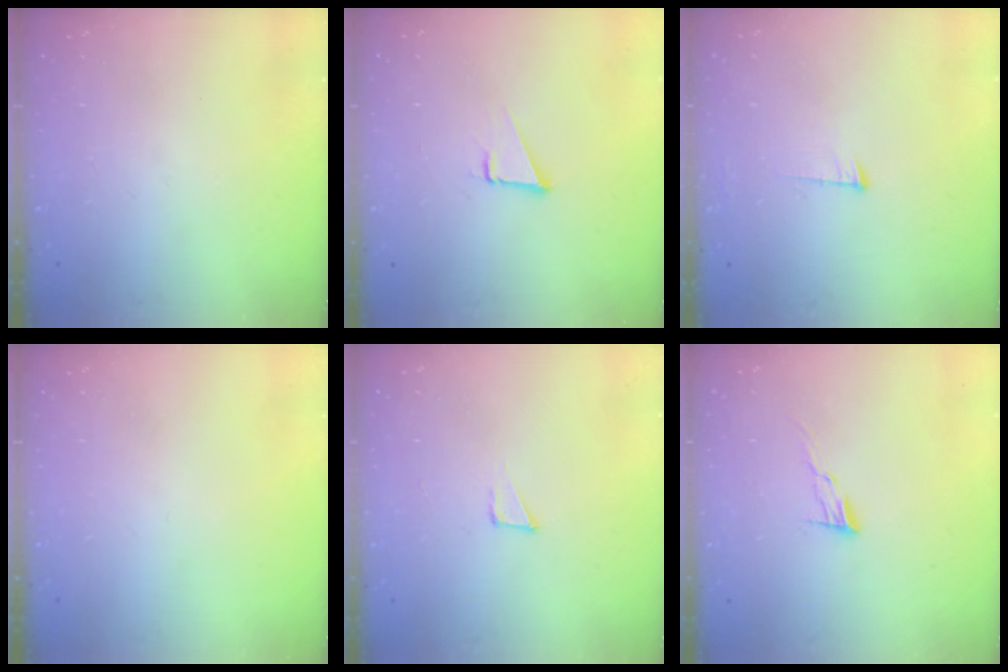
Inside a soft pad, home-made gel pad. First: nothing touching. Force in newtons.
{"total": 1.9, "press": 1.9, "slide": 0.1}
{"total": 6.1, "press": 6.1, "slide": 0.6}
{"total": 0.0}
{"total": 4.2, "press": 4.2, "slide": 0.4}
{"total": 6.1, "press": 6.1, "slide": 0.6}